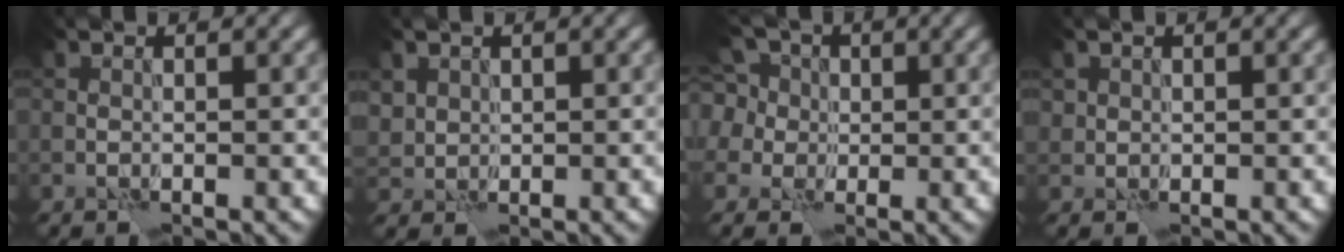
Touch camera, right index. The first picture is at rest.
{"total": 1.7, "force": [0.8, 1.4, 0.2], "torque": [-0.008, -0.002, 0.020]}
{"total": 7.4, "force": [2.6, 6.2, 3.2], "torque": [-0.073, 0.031, 0.016]}
{"total": 0.9, "force": [0.5, 0.8, 0.0], "torque": [0.004, -0.002, 0.011]}